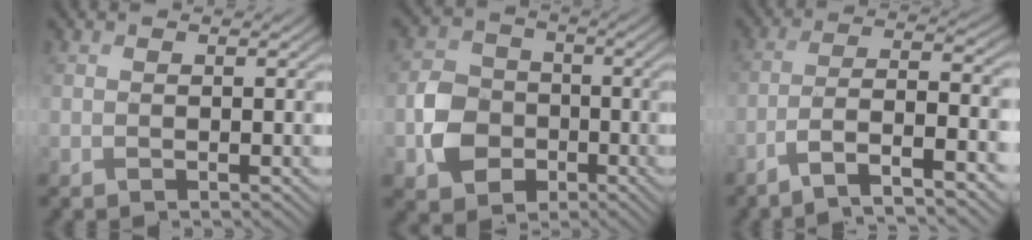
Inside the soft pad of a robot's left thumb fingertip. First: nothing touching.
{"total": 6.7, "force": [-2.1, 5.6, 3.0], "torque": [-0.063, -0.005, -0.051]}
{"total": 9.3, "force": [-6.1, 1.4, 6.9], "torque": [-0.100, 0.024, -0.109]}